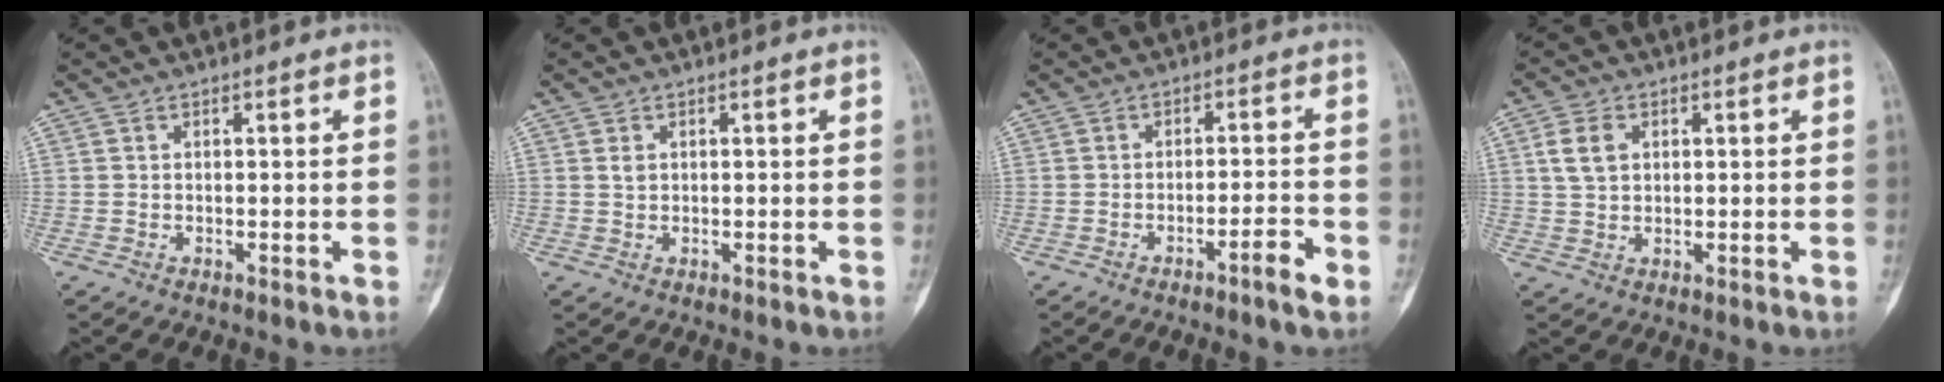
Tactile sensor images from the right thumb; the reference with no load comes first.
{"total": 1.0, "force": [0.4, 0.7, 0.6], "torque": [-0.007, 0.001, 0.007]}
{"total": 4.1, "force": [-2.4, 0.3, 3.3], "torque": [-0.058, 0.018, -0.039]}
{"total": 4.8, "force": [1.4, 3.4, 3.1], "torque": [-0.056, 0.002, 0.029]}